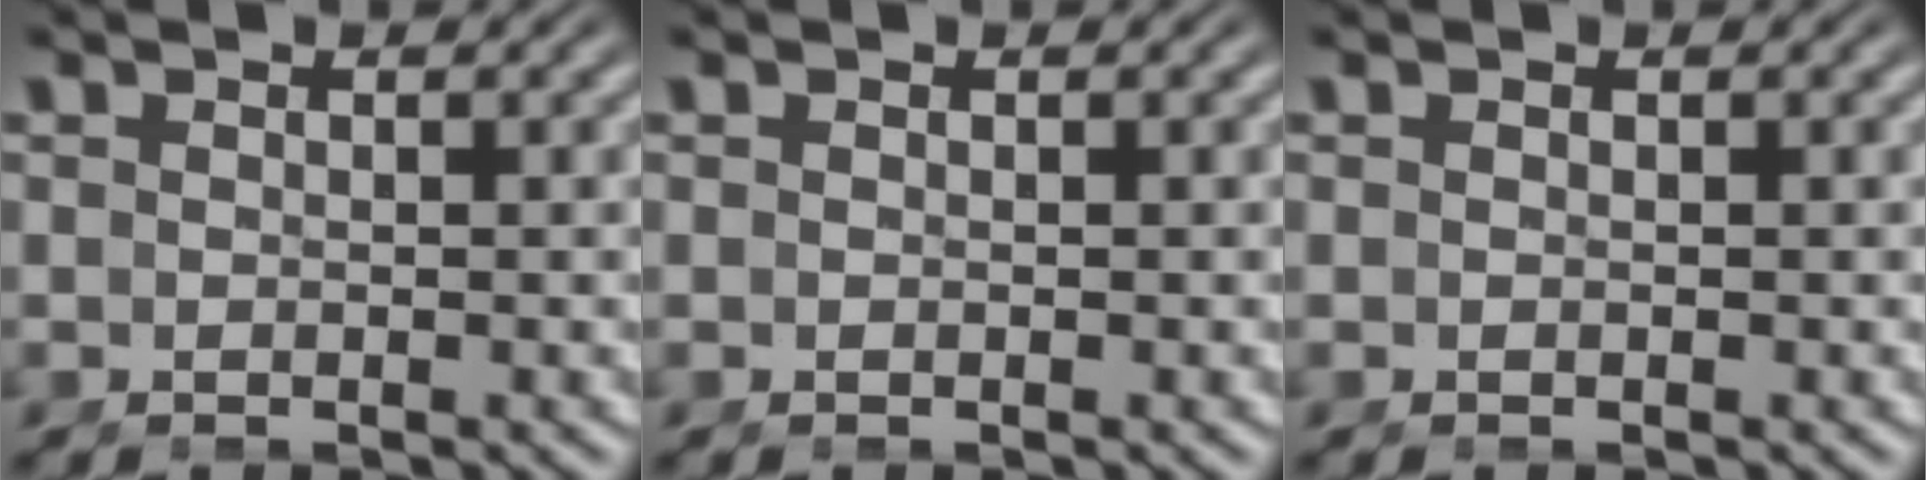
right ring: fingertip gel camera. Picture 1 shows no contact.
{"total": 0.0}
{"total": 0.0}